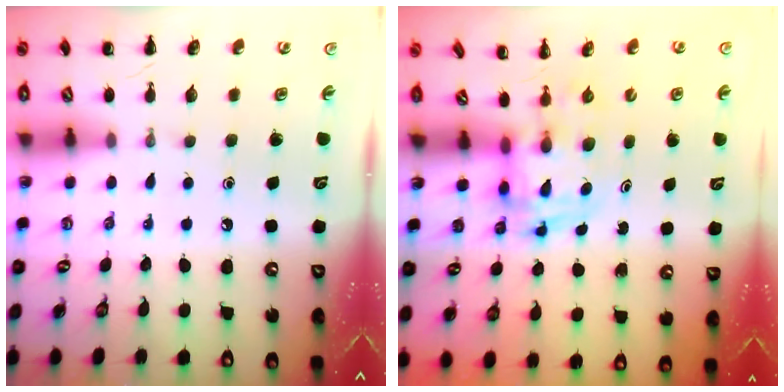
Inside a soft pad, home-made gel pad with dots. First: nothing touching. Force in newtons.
{"total": 3.6, "press": 3.5, "slide": 0.6}